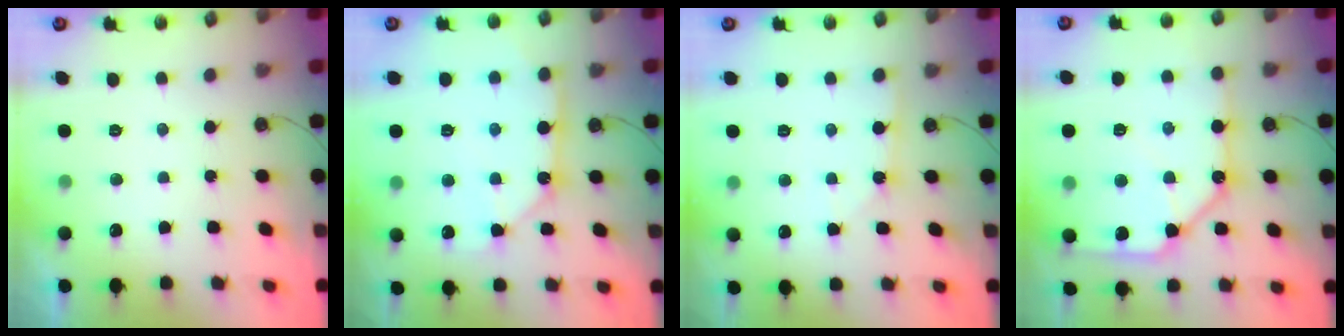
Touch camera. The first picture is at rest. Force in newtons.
{"total": 10.5, "press": 10.4, "slide": 1.1}
{"total": 2.0, "press": 1.9, "slide": 0.3}
{"total": 18.0, "press": 17.9, "slide": 1.5}